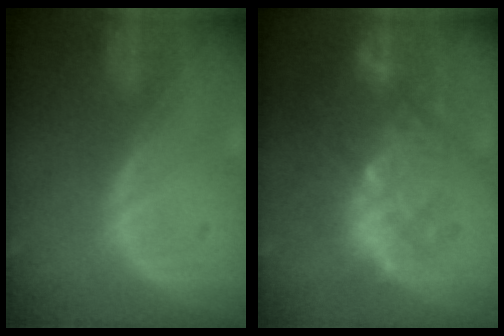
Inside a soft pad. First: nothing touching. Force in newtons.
{"total": 10.6, "press": 9.6, "slide": 4.5}